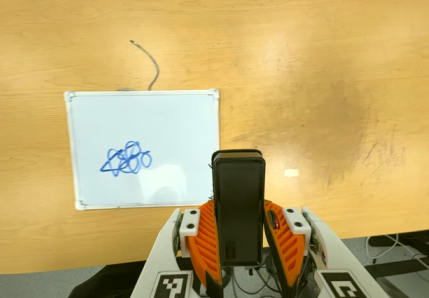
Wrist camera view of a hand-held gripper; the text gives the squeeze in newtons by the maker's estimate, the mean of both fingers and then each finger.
{"total": 4.1, "left": 2.7, "right": 5.4}